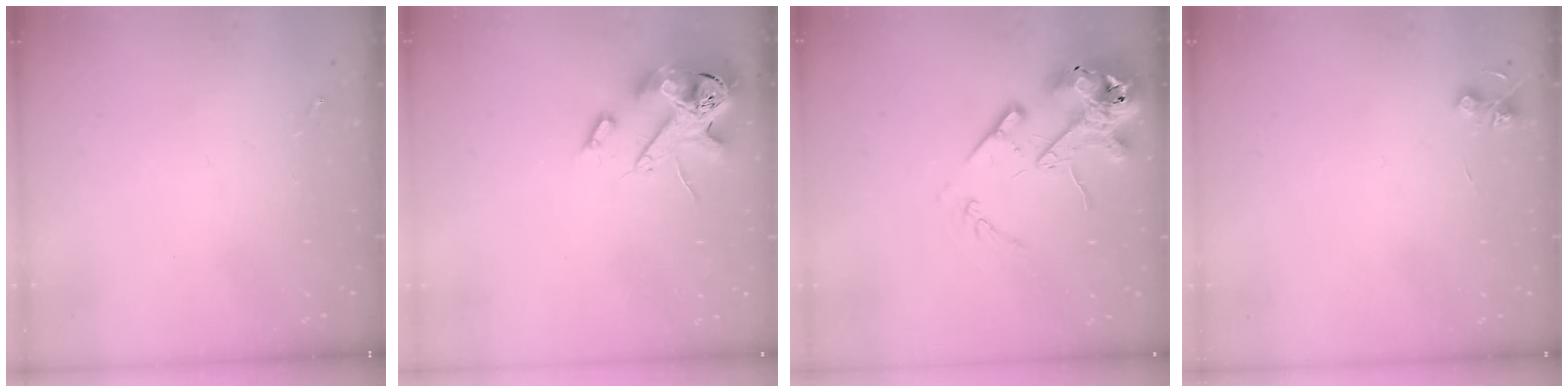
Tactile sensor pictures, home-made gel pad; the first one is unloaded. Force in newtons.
{"total": 15.3, "press": 15.1, "slide": 2.6}
{"total": 16.3, "press": 16.0, "slide": 2.6}
{"total": 4.6, "press": 4.6, "slide": 0.6}